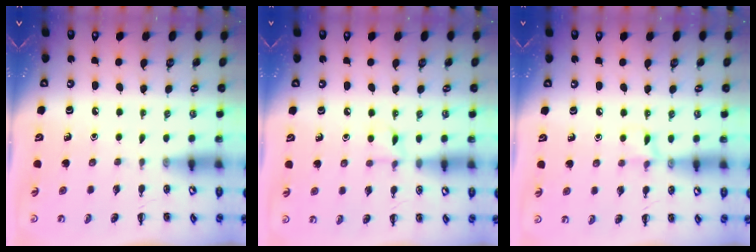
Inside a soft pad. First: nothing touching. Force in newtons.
{"total": 6.1, "press": 6.0, "slide": 1.4}
{"total": 6.3, "press": 6.0, "slide": 1.8}